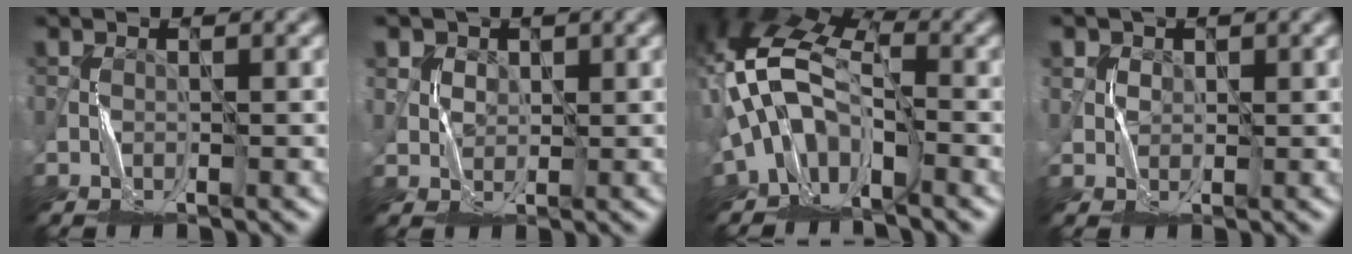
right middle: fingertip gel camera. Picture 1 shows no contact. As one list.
[{"total": 2.1, "force": [1.2, 1.7, 0.2], "torque": [0.003, 0.003, 0.015]}, {"total": 8.8, "force": [-2.0, 5.5, 6.5], "torque": [-0.111, 0.012, -0.054]}, {"total": 1.2, "force": [0.6, 1.0, -0.1], "torque": [0.007, 0.001, 0.010]}]